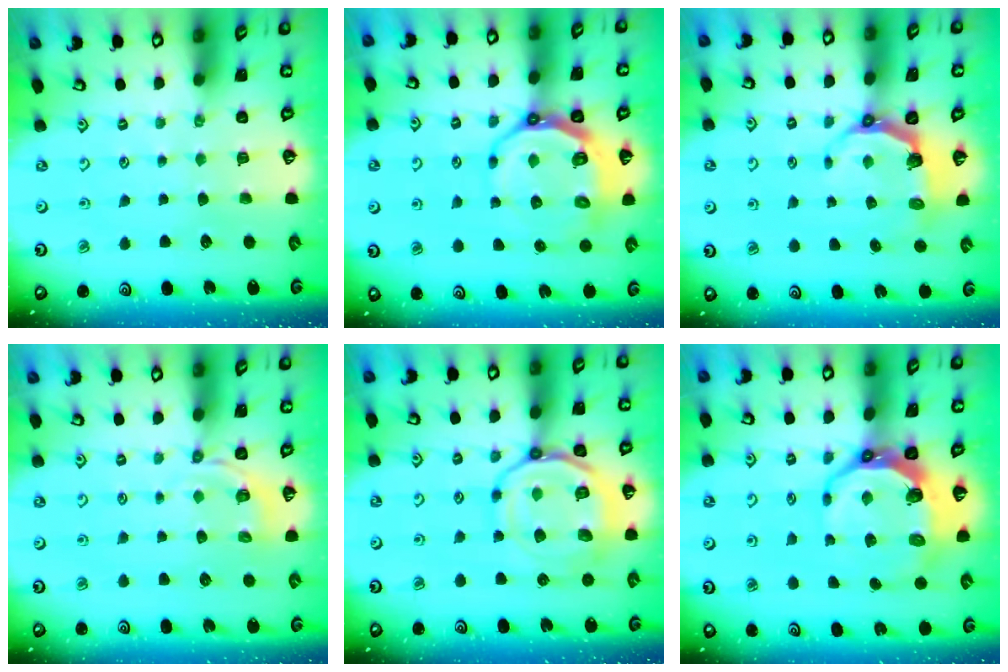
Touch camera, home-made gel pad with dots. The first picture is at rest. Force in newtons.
{"total": 9.7, "press": 8.9, "slide": 3.9}
{"total": 5.0, "press": 3.4, "slide": 3.7}
{"total": 2.8, "press": 2.1, "slide": 1.8}
{"total": 15.3, "press": 15.3, "slide": 1.4}
{"total": 11.5, "press": 10.6, "slide": 4.4}